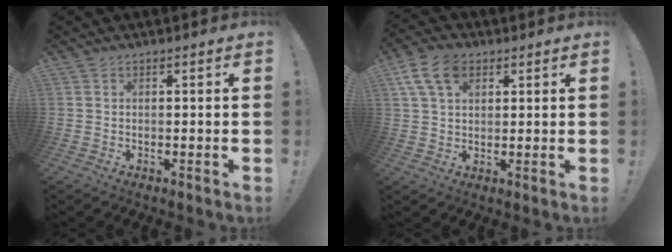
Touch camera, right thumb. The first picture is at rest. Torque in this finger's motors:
{"motor_torque": [1.27, 1.25, 0.65, 0.16, 0.00]}